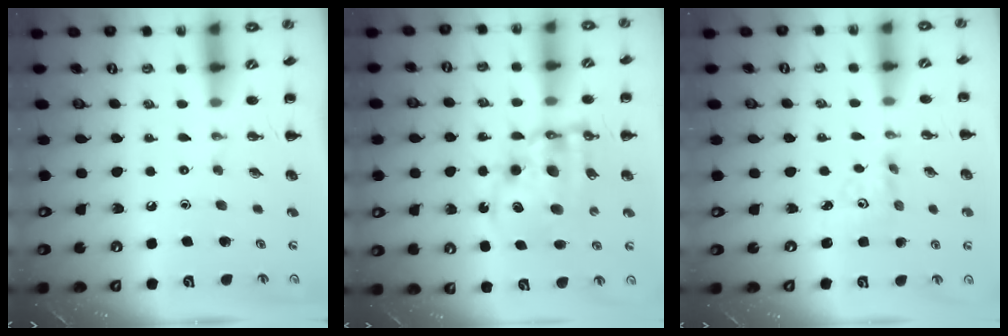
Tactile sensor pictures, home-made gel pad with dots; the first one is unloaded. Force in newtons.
{"total": 11.7, "press": 11.4, "slide": 2.8}
{"total": 1.9, "press": 1.8, "slide": 0.6}